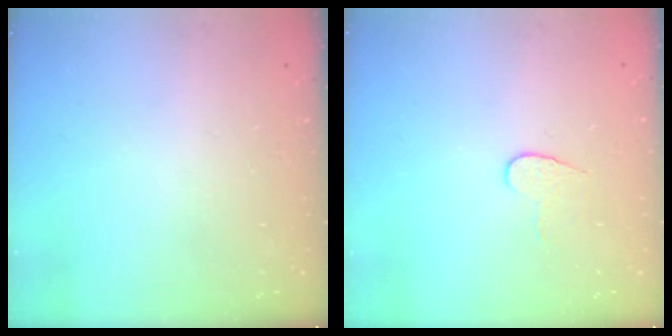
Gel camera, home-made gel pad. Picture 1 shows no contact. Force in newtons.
{"total": 6.0, "press": 6.0, "slide": 0.5}